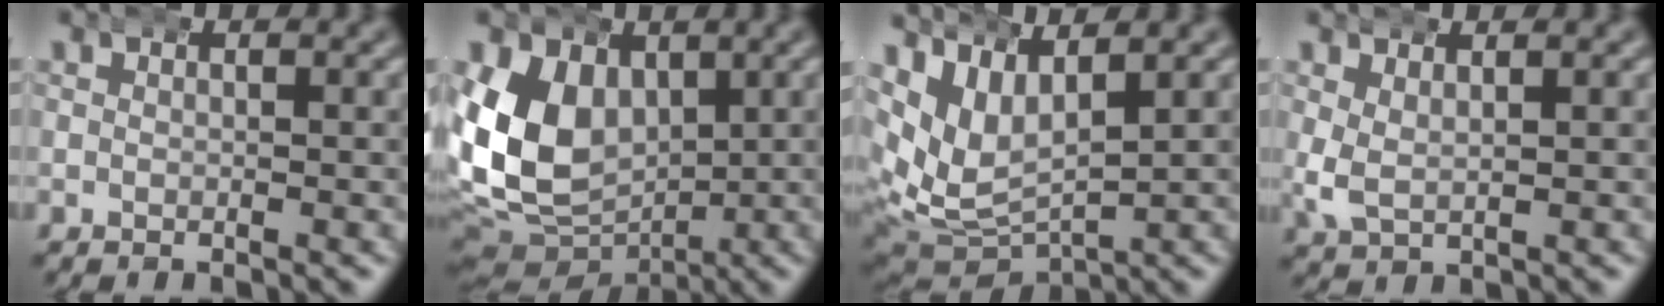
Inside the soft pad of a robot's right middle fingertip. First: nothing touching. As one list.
[{"total": 12.0, "force": [1.0, 9.6, 7.1], "torque": [-0.157, -0.030, 0.030]}, {"total": 9.8, "force": [1.8, 7.7, 5.8], "torque": [-0.134, -0.020, 0.033]}, {"total": 1.8, "force": [0.8, 1.0, 1.3], "torque": [-0.043, -0.015, 0.029]}]